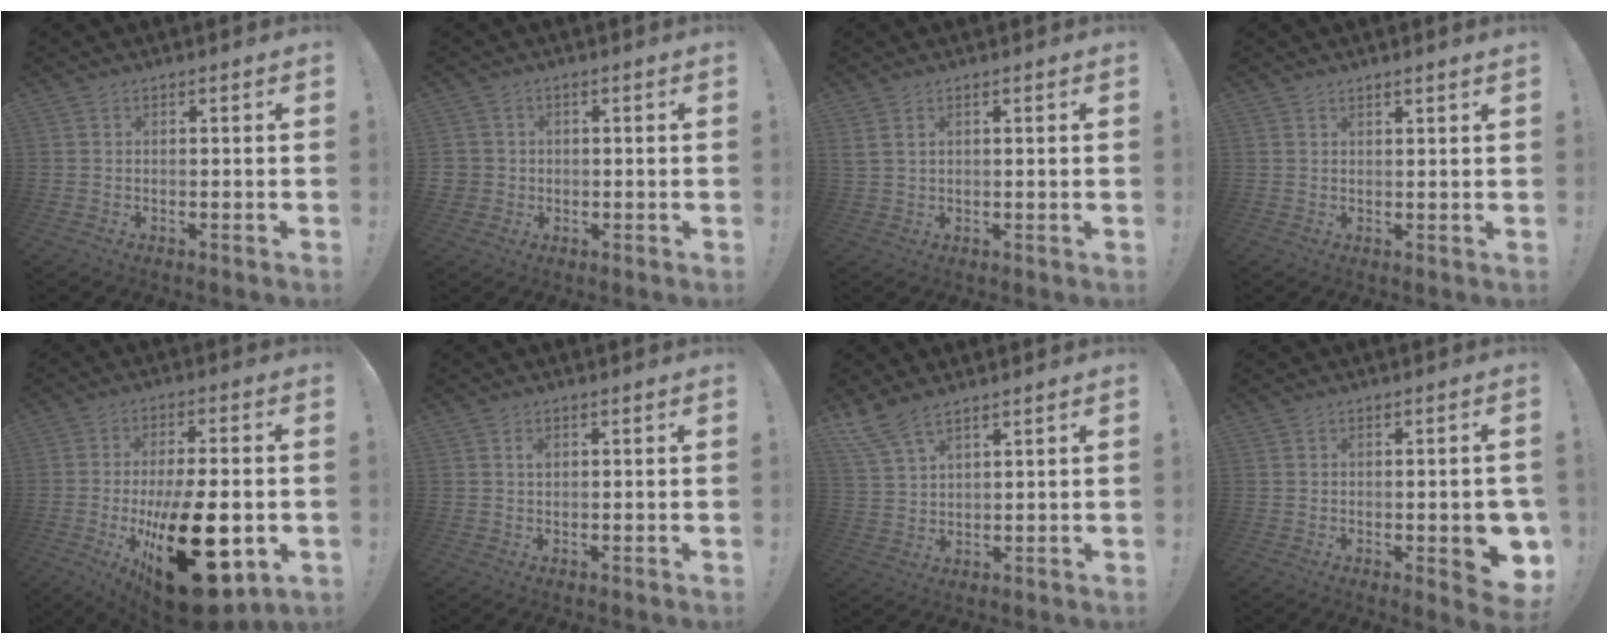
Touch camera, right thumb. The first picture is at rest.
{"total": 3.0, "force": [0.2, 2.9, 0.7], "torque": [-0.010, 0.004, 0.007]}
{"total": 2.6, "force": [1.1, 1.1, 2.0], "torque": [-0.041, 0.002, 0.024]}
{"total": 1.6, "force": [1.3, -0.2, 1.0], "torque": [-0.013, -0.004, 0.021]}
{"total": 27.9, "force": [-6.8, 11.1, 24.7], "torque": [-0.382, 0.019, -0.084]}
{"total": 1.1, "force": [0.4, 0.7, 0.7], "torque": [-0.002, -0.003, 0.005]}
{"total": 7.4, "force": [6.1, 2.4, 3.6], "torque": [-0.074, -0.027, 0.118]}
{"total": 8.1, "force": [-1.4, 2.8, 7.5], "torque": [-0.078, -0.005, -0.013]}